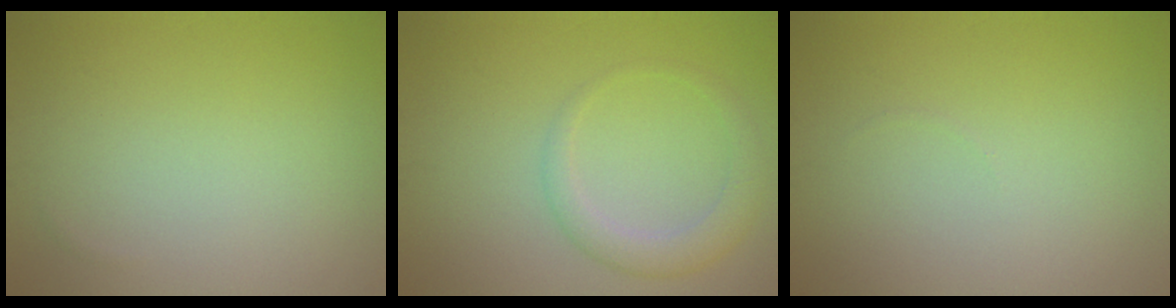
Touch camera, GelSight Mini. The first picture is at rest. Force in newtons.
{"total": 2.8, "press": 2.8, "slide": 0.2}
{"total": 0.0}